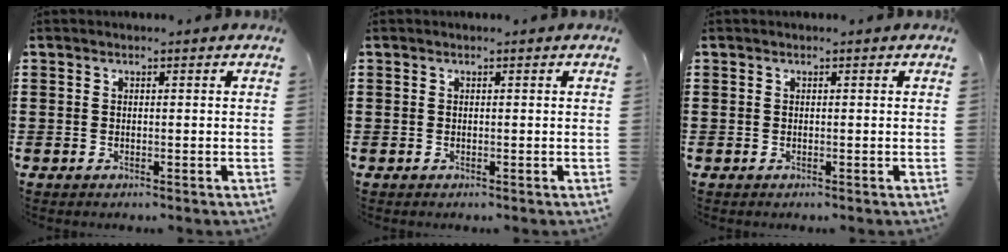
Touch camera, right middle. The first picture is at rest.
{"total": 0.0}
{"total": 0.0}